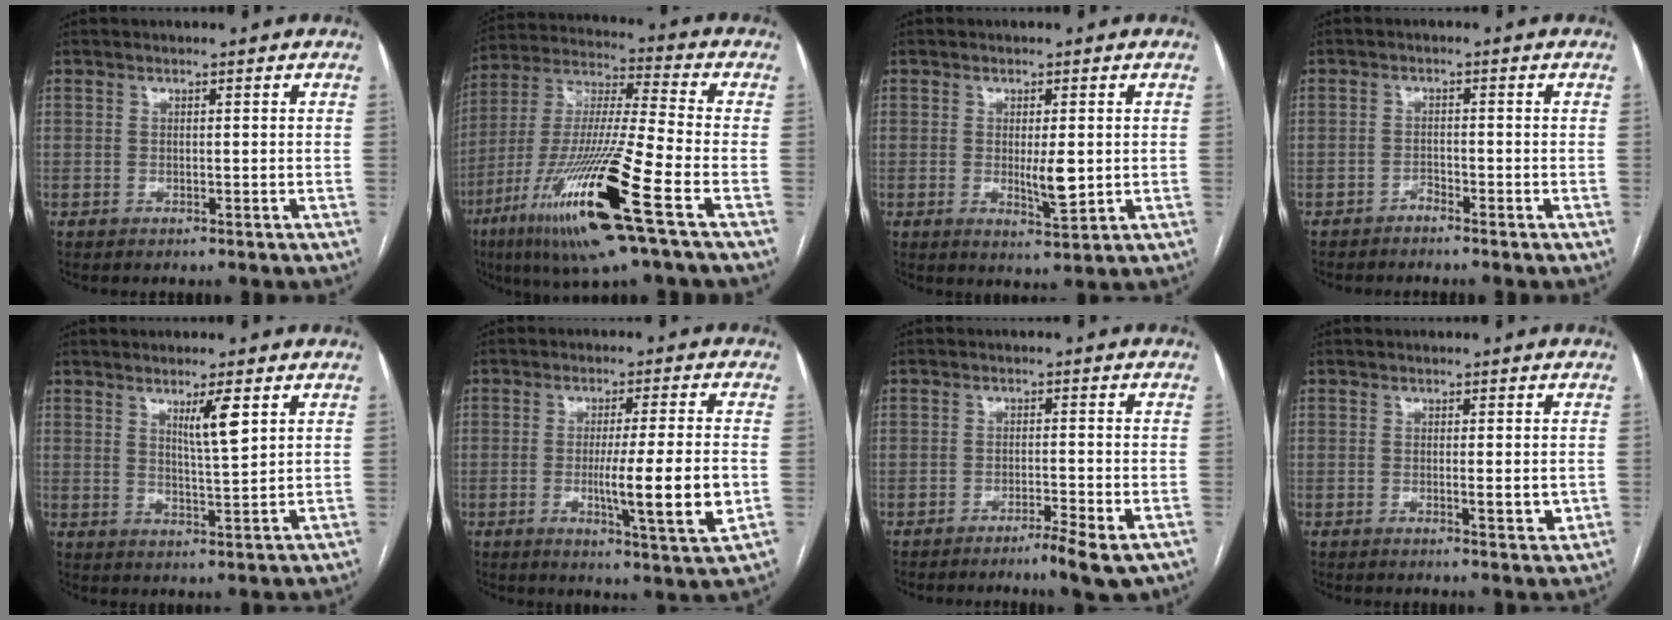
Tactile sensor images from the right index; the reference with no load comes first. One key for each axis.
{"total": 21.1, "fx": -9.3, "fy": 0.3, "fz": 19.0, "tx": -0.388, "ty": -0.041, "tz": -0.177}
{"total": 4.3, "fx": -0.1, "fy": 0.9, "fz": 4.2, "tx": -0.070, "ty": -0.009, "tz": 0.001}
{"total": 1.2, "fx": -1.2, "fy": 0.1, "fz": 0.3, "tx": -0.001, "ty": 0.001, "tz": -0.021}
{"total": 5.1, "fx": 2.5, "fy": 0.0, "fz": 4.4, "tx": -0.074, "ty": -0.008, "tz": 0.045}
{"total": 11.5, "fx": -2.0, "fy": -0.6, "fz": 11.3, "tx": -0.179, "ty": -0.025, "tz": -0.036}
{"total": 4.8, "fx": -3.0, "fy": 0.3, "fz": 3.7, "tx": -0.053, "ty": -0.006, "tz": -0.046}
{"total": 2.8, "fx": -0.3, "fy": 0.6, "fz": 2.7, "tx": -0.039, "ty": -0.005, "tz": -0.004}